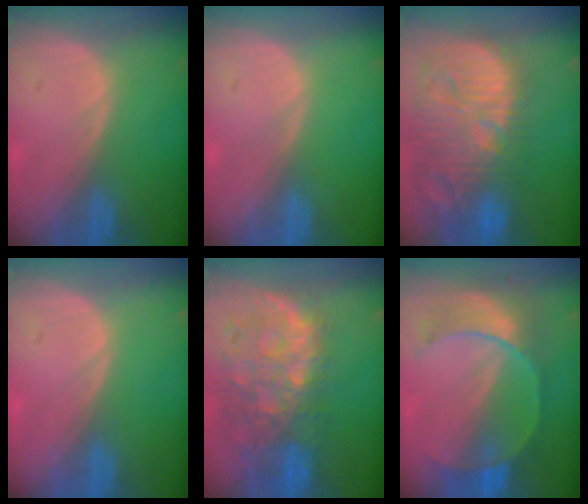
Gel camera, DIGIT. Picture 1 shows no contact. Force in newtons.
{"total": 0.0}
{"total": 15.3, "press": 13.3, "slide": 7.5}
{"total": 0.0}
{"total": 11.5, "press": 9.7, "slide": 6.2}
{"total": 7.9, "press": 7.8, "slide": 1.3}